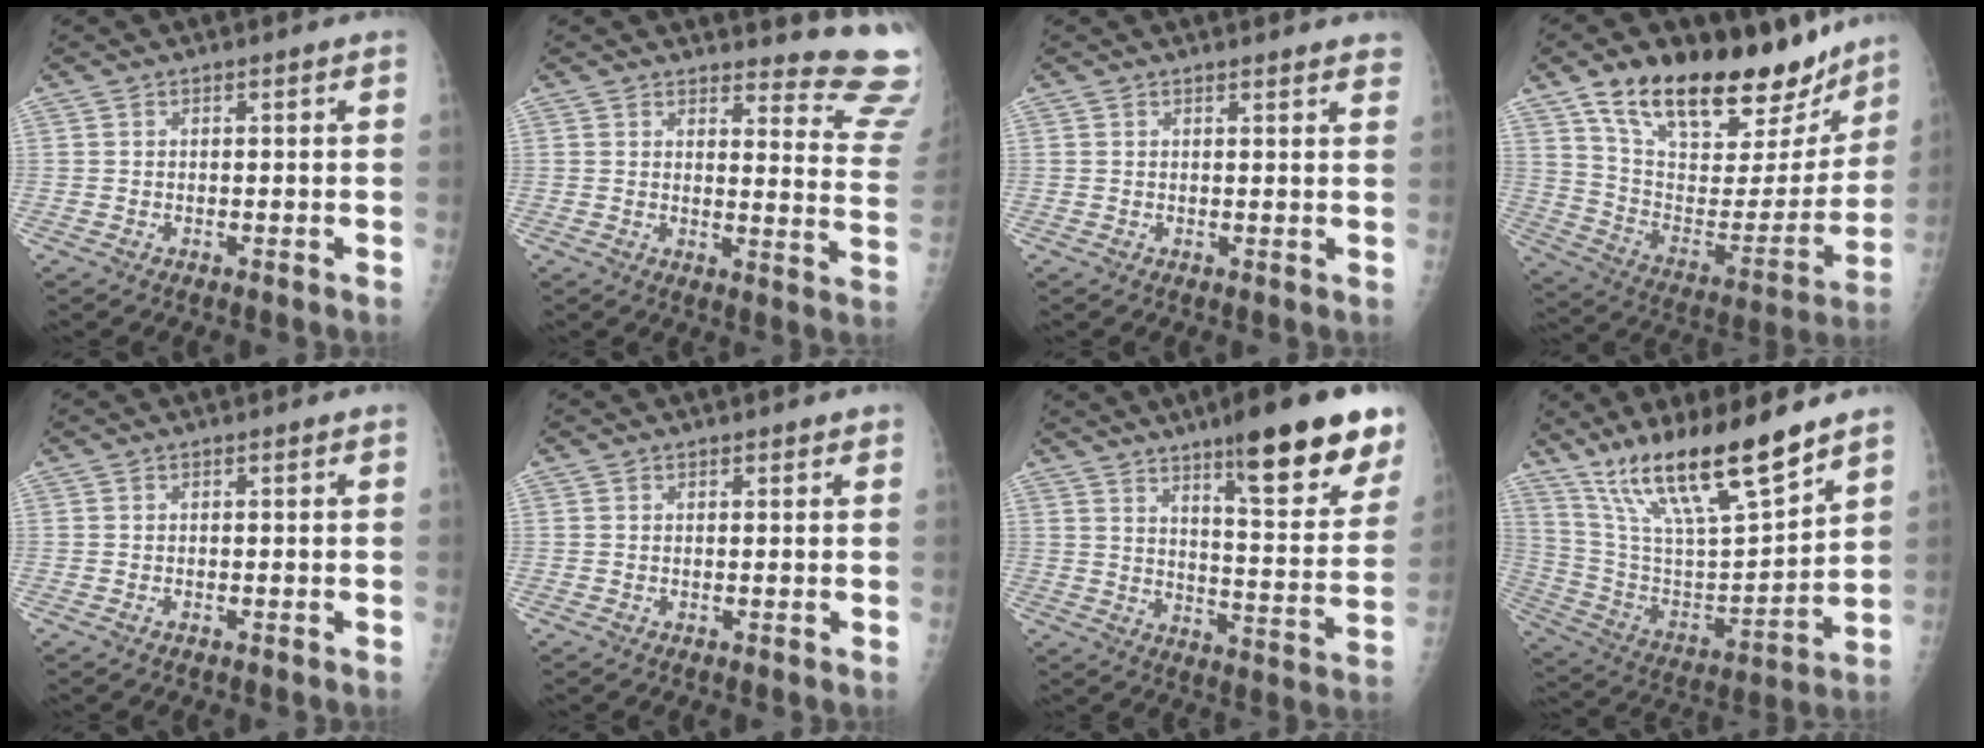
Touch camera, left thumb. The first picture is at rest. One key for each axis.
{"total": 14.8, "fx": 14.3, "fy": 2.4, "fz": 2.8, "tx": 0.005, "ty": -0.166, "tz": 0.132}
{"total": 3.6, "fx": 3.4, "fy": 0.7, "fz": 1.0, "tx": 0.001, "ty": -0.013, "tz": 0.026}
{"total": 28.9, "fx": 20.6, "fy": 12.2, "fz": 16.2, "tx": -0.215, "ty": -0.064, "tz": 0.329}
{"total": 0.0}
{"total": 0.6, "fx": 0.5, "fy": 0.3, "fz": 0.0, "tx": 0.000, "ty": -0.004, "tz": 0.005}
{"total": 21.2, "fx": 13.3, "fy": 4.5, "fz": 15.9, "tx": -0.183, "ty": -0.064, "tz": 0.191}
{"total": 21.1, "fx": 15.5, "fy": 3.8, "fz": 13.9, "tx": -0.226, "ty": -0.067, "tz": 0.288}